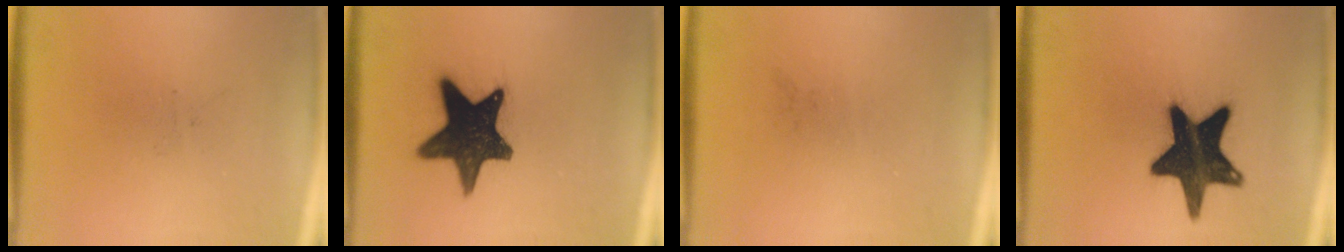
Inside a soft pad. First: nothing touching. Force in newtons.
{"total": 16.3}
{"total": 0.0}
{"total": 18.1}